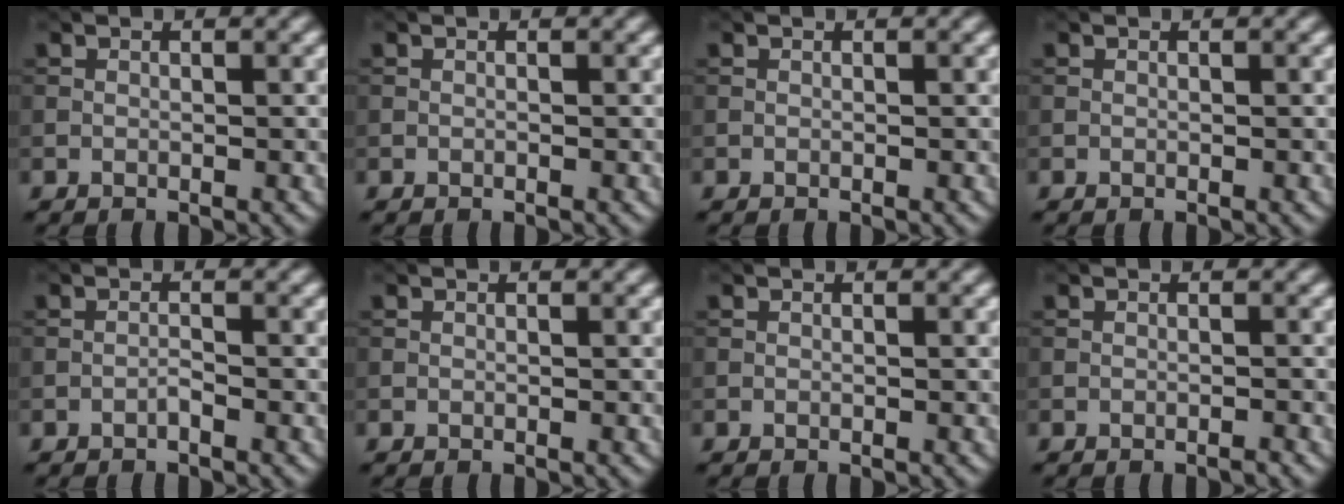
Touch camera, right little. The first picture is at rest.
{"total": 0.0}
{"total": 0.0}
{"total": 0.0}
{"total": 0.7, "force": [-0.5, 0.1, 0.4], "torque": [-0.008, 0.004, -0.012]}
{"total": 0.0}
{"total": 0.0}
{"total": 0.6, "force": [-0.5, 0.0, 0.3], "torque": [-0.003, 0.002, -0.009]}